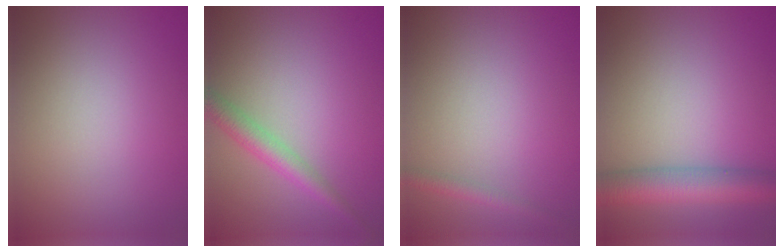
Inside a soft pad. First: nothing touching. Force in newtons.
{"total": 2.8, "press": 2.8, "slide": 0.1}
{"total": 1.3, "press": 1.3, "slide": 0.1}
{"total": 5.5, "press": 5.5, "slide": 0.1}